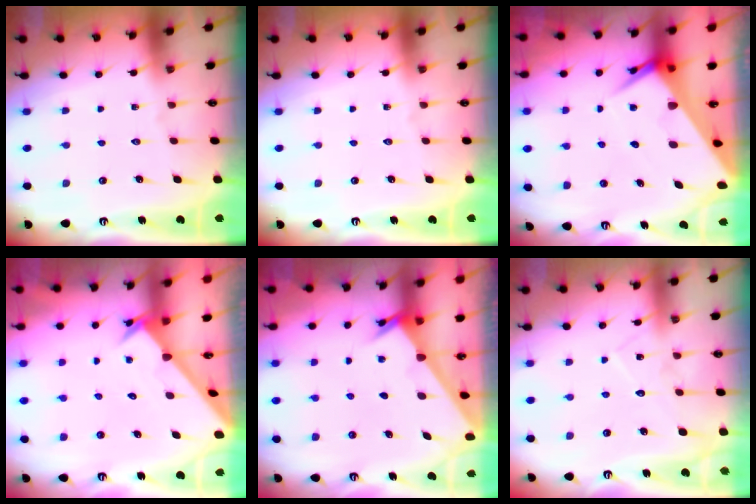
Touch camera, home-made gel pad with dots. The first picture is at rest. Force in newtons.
{"total": 0.0}
{"total": 8.4, "press": 8.3, "slide": 0.8}
{"total": 2.7, "press": 2.7, "slide": 0.2}
{"total": 2.4, "press": 2.4, "slide": 0.3}
{"total": 8.5, "press": 8.5, "slide": 0.6}